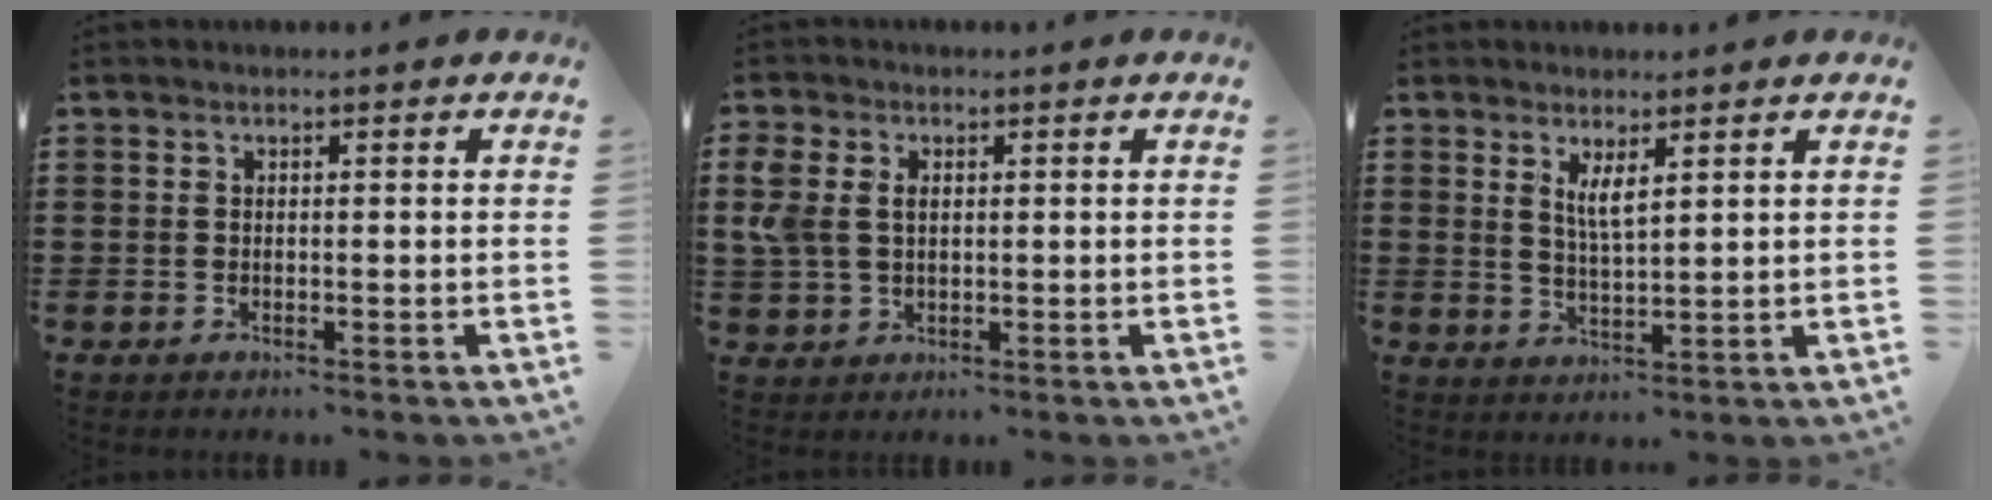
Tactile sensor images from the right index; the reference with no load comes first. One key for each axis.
{"total": 4.2, "fx": 1.1, "fy": 2.9, "fz": 2.8, "tx": -0.080, "ty": 0.006, "tz": 0.013}
{"total": 3.4, "fx": 1.8, "fy": 0.7, "fz": 2.8, "tx": -0.059, "ty": 0.002, "tz": 0.030}